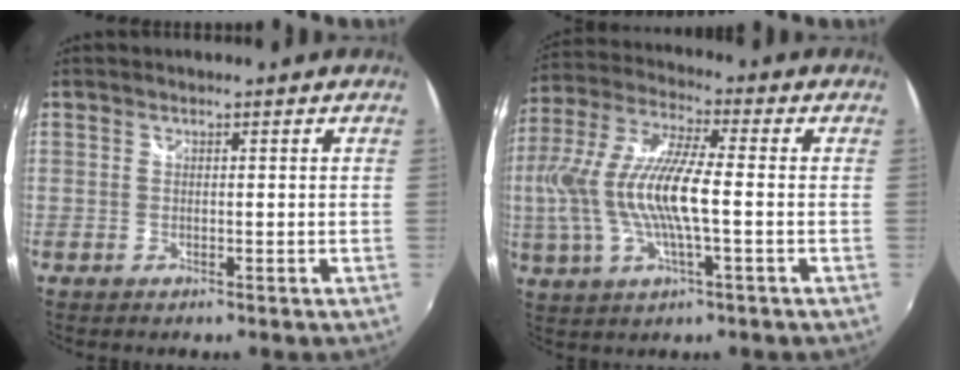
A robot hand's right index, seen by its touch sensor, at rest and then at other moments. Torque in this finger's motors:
{"motor_torque": [0.63, -0.13, 0.75, 0.21]}